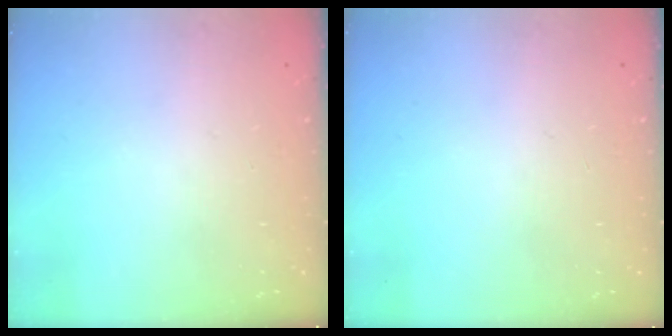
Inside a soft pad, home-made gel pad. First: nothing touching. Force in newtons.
{"total": 0.0}